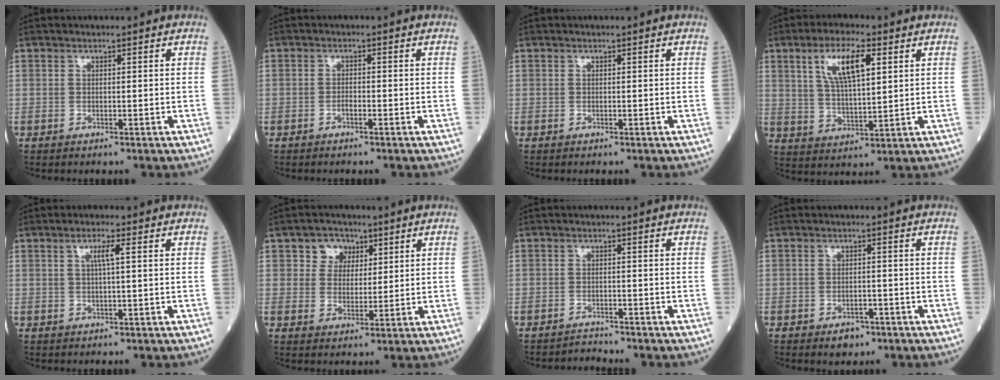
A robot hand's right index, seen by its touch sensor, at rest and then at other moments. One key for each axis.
{"total": 1.1, "fx": -0.6, "fy": 0.3, "fz": 0.8, "tx": -0.012, "ty": 0.003, "tz": -0.012}
{"total": 0.0}
{"total": 9.2, "fx": 3.8, "fy": 2.4, "fz": 8.0, "tx": -0.153, "ty": 0.007, "tz": 0.075}
{"total": 2.5, "fx": 0.7, "fy": -0.2, "fz": 2.4, "tx": -0.047, "ty": 0.001, "tz": 0.013}
{"total": 4.8, "fx": 2.3, "fy": 4.0, "fz": 1.3, "tx": -0.020, "ty": 0.014, "tz": 0.041}
{"total": 1.8, "fx": -1.6, "fy": -0.2, "fz": -0.8, "tx": 0.019, "ty": -0.011, "tz": -0.026}
{"total": 3.0, "fx": -1.8, "fy": 1.8, "fz": 1.6, "tx": -0.019, "ty": 0.002, "tz": -0.018}